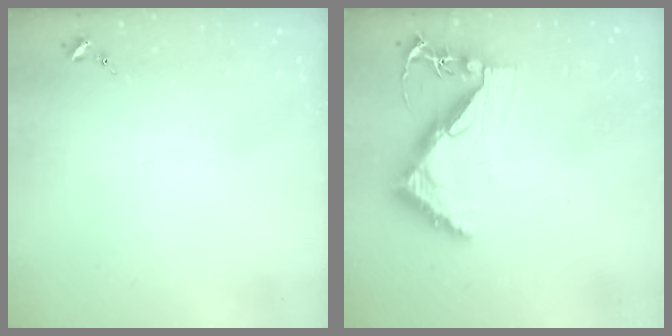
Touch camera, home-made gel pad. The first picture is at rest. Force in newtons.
{"total": 8.3, "press": 8.2, "slide": 1.2}